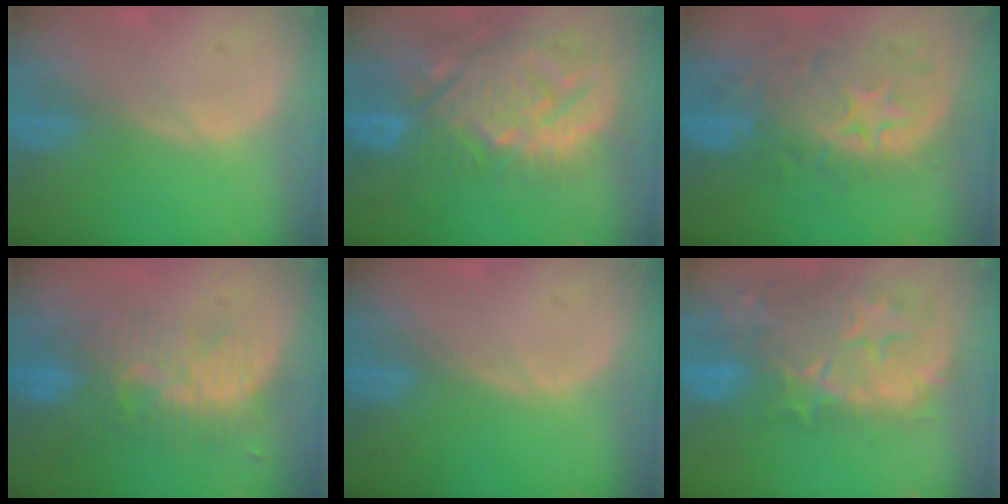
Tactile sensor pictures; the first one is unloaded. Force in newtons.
{"total": 14.4, "press": 12.3, "slide": 7.5}
{"total": 11.1, "press": 9.8, "slide": 5.1}
{"total": 8.1, "press": 7.5, "slide": 3.1}
{"total": 0.0}
{"total": 14.3, "press": 11.9, "slide": 8.0}